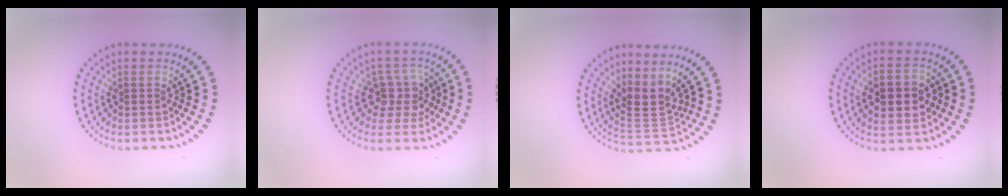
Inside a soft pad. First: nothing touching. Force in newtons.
{"total": 3.1, "press": 2.4, "slide": 1.9}
{"total": 3.2, "press": 2.3, "slide": 2.2}
{"total": 4.3, "press": 4.3, "slide": 0.2}